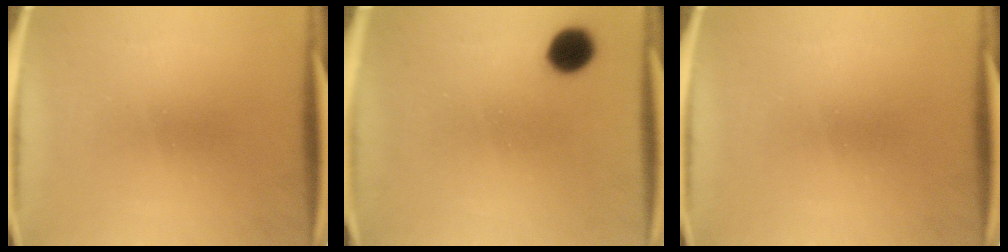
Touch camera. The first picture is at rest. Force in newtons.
{"total": 6.1}
{"total": 0.0}